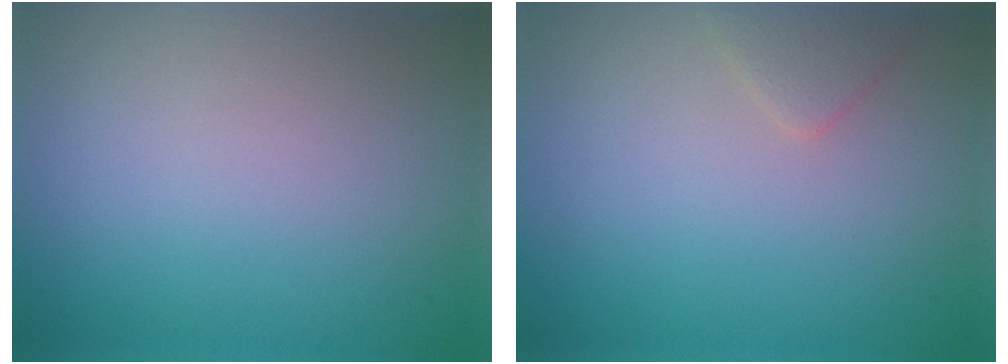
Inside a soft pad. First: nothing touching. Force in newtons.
{"total": 1.3, "press": 1.3, "slide": 0.0}